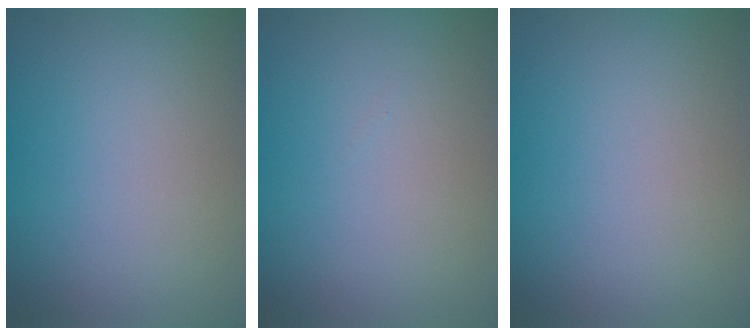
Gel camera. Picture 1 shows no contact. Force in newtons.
{"total": 0.0}
{"total": 0.0}